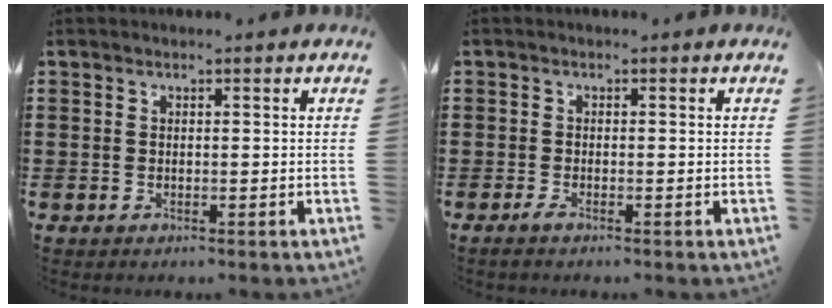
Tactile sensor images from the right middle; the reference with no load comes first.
{"total": 0.9, "force": [-0.7, 0.1, 0.6], "torque": [-0.012, -0.004, -0.012]}